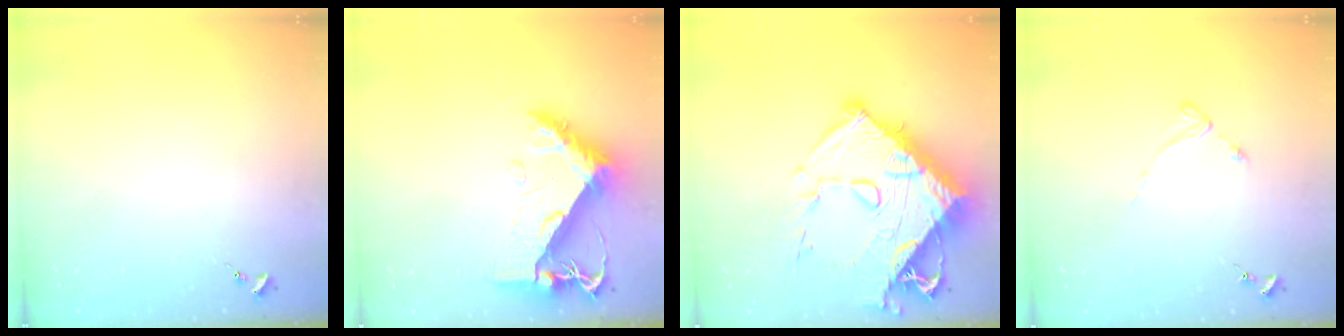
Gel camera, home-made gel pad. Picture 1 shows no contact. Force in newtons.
{"total": 11.3, "press": 11.3, "slide": 1.2}
{"total": 25.7, "press": 25.6, "slide": 2.6}
{"total": 2.8, "press": 2.8, "slide": 0.3}